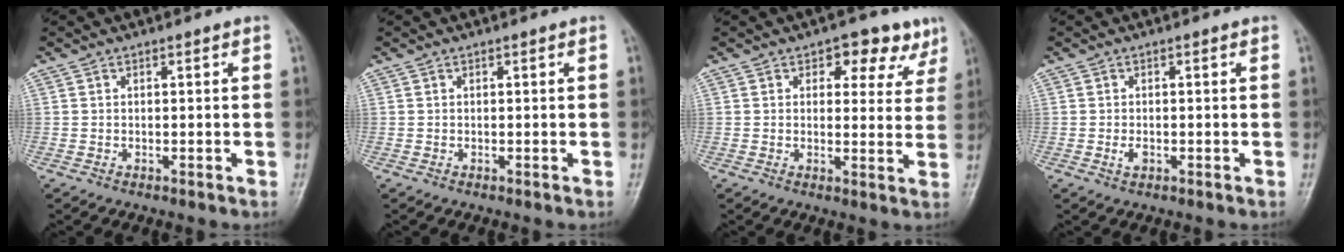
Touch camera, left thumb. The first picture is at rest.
{"total": 0.0}
{"total": 8.1, "force": [4.8, 5.0, 4.2], "torque": [-0.007, -0.018, 0.051]}
{"total": 1.4, "force": [-0.3, 0.9, 1.1], "torque": [-0.018, -0.001, -0.005]}